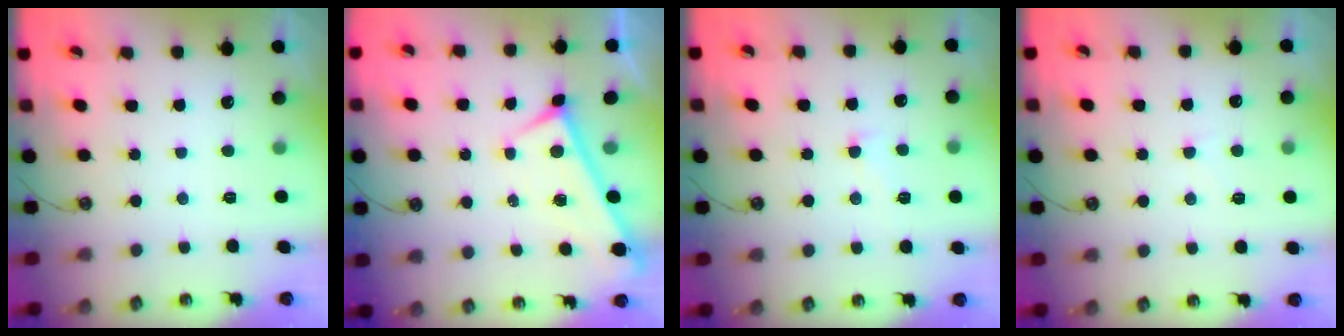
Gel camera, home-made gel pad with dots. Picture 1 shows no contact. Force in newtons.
{"total": 0.0}
{"total": 1.6, "press": 1.4, "slide": 0.8}
{"total": 4.7, "press": 4.7, "slide": 0.7}